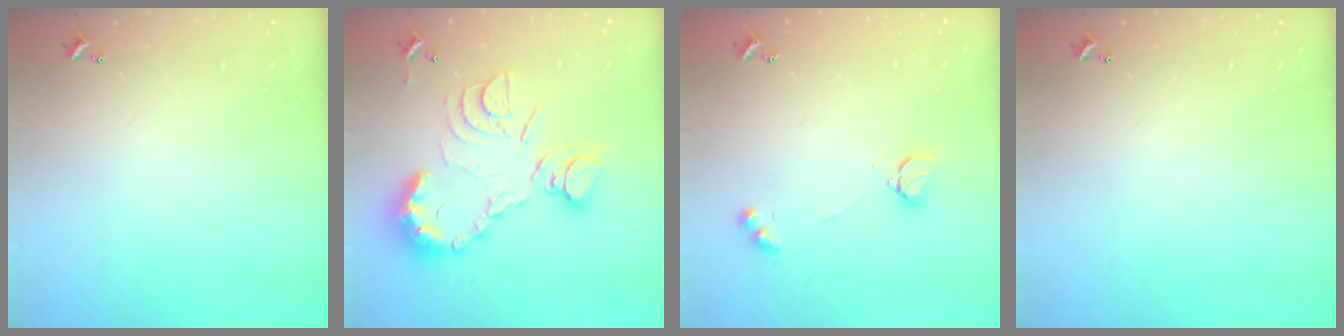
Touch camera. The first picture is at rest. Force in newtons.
{"total": 17.0, "press": 17.0, "slide": 1.0}
{"total": 6.2, "press": 6.2, "slide": 0.6}
{"total": 0.0}